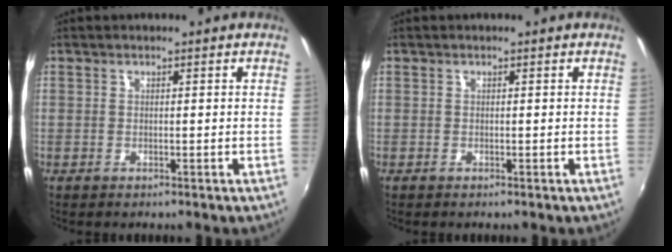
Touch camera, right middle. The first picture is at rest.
{"total": 0.0}